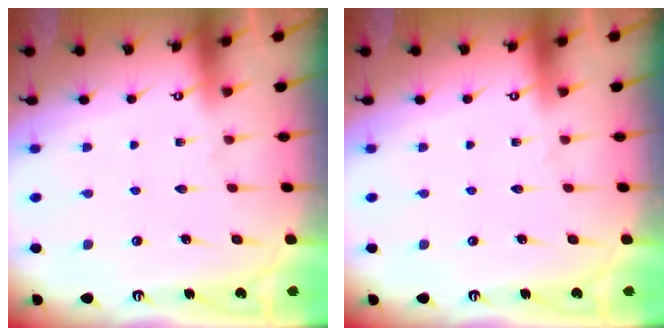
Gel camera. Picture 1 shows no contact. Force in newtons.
{"total": 0.0}